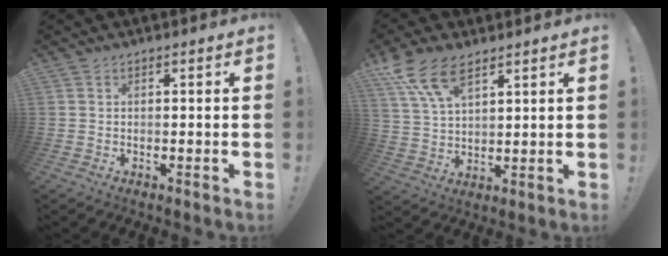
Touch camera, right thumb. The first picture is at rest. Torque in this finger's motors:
{"motor_torque": [-1.09, 1.50, 0.85, 0.79, 0.35]}